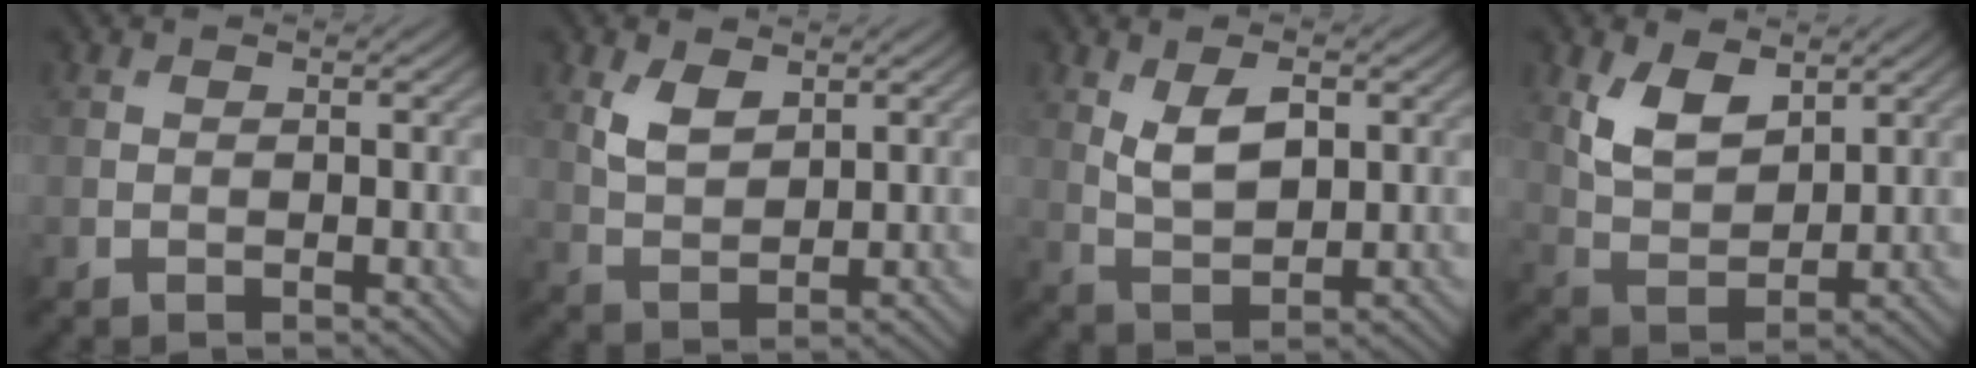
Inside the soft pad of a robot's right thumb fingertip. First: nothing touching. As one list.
[{"total": 4.0, "force": [2.0, 2.2, 2.7], "torque": [-0.064, -0.004, 0.045]}, {"total": 5.2, "force": [1.7, 2.6, 4.2], "torque": [-0.088, -0.004, 0.036]}, {"total": 6.5, "force": [3.2, 3.6, 4.3], "torque": [-0.094, -0.012, 0.065]}]